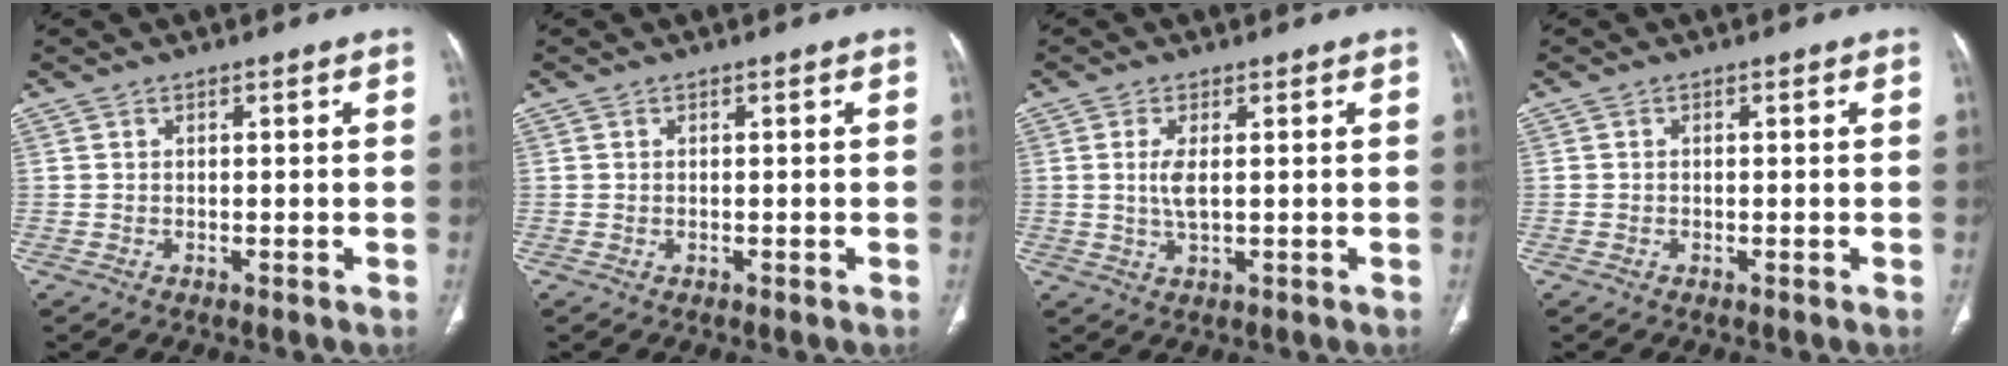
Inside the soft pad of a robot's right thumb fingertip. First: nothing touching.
{"total": 0.0}
{"total": 3.7, "force": [0.5, 1.3, 3.4], "torque": [-0.075, -0.006, 0.013]}
{"total": 0.0}